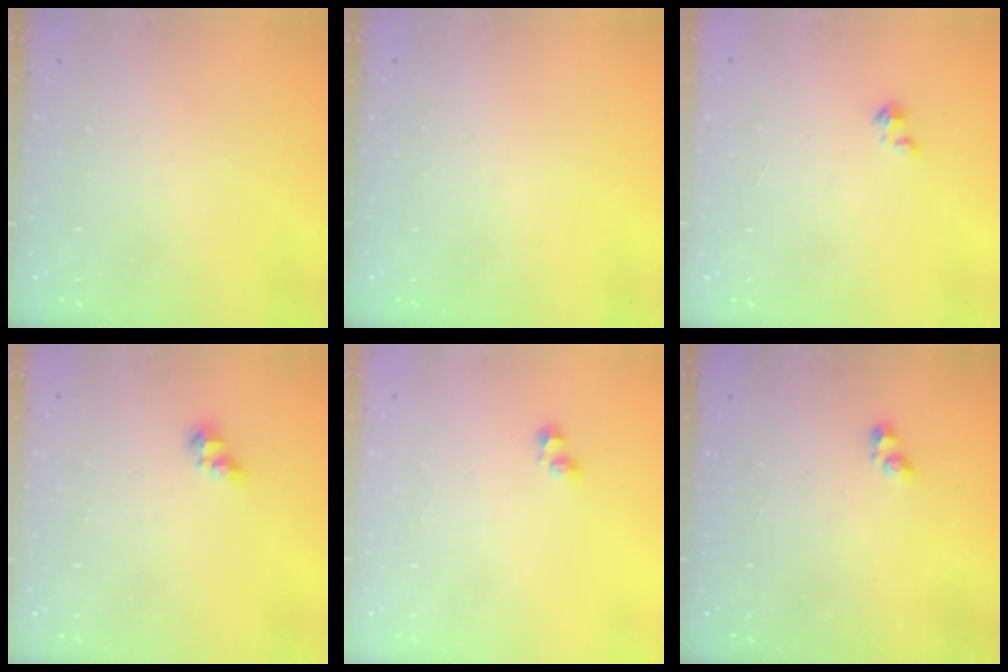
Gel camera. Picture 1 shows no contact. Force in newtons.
{"total": 0.0}
{"total": 1.4, "press": 1.4, "slide": 0.2}
{"total": 5.7, "press": 5.7, "slide": 0.5}
{"total": 3.0, "press": 2.7, "slide": 1.3}
{"total": 1.9, "press": 1.9, "slide": 0.3}